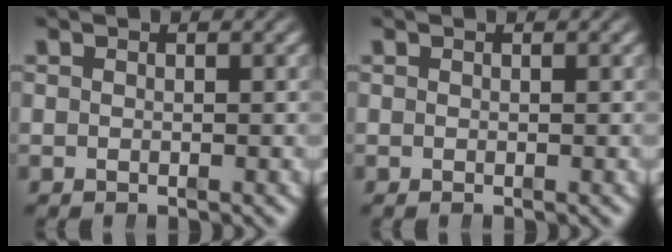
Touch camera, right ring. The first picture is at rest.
{"total": 0.0}